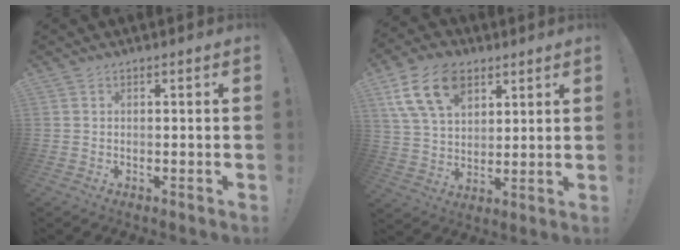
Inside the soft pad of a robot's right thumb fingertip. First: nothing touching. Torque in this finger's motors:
{"motor_torque": [0.37, 0.69, 0.97, 0.37, 0.11]}